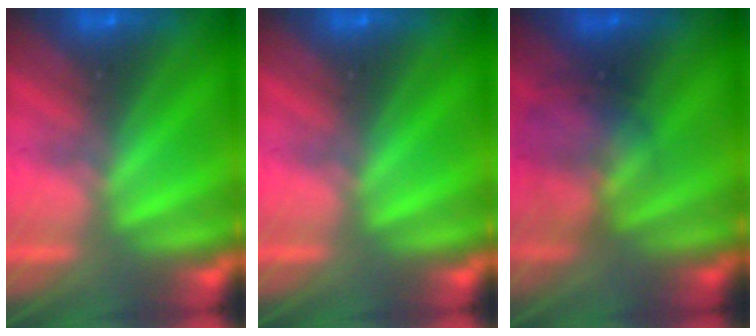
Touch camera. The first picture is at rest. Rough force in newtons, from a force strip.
{"total": 0.0}
{"total": 2.3}